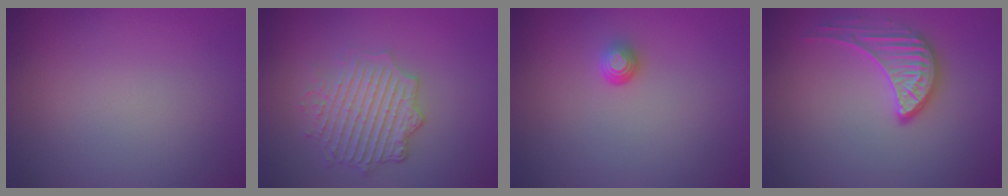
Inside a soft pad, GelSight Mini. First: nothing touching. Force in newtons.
{"total": 4.5, "press": 3.5, "slide": 2.9}
{"total": 1.3, "press": 1.0, "slide": 0.9}
{"total": 3.5, "press": 3.0, "slide": 1.8}